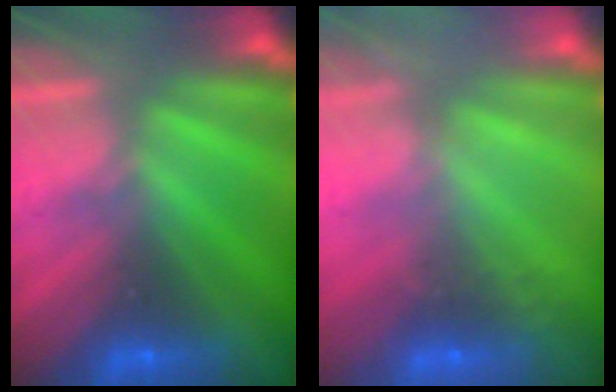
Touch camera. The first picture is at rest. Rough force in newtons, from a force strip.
{"total": 2.4}